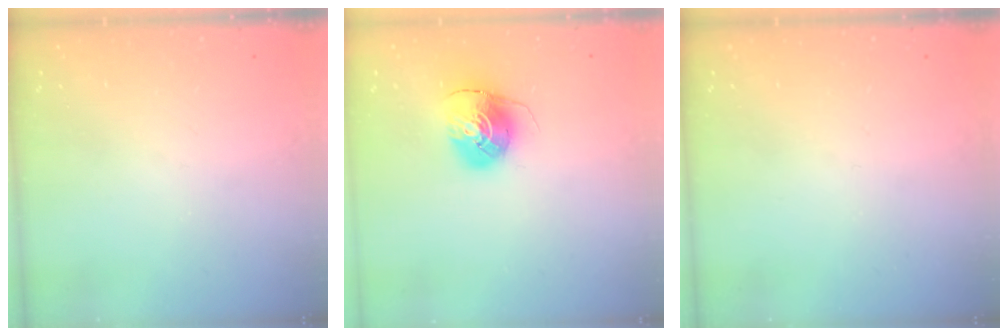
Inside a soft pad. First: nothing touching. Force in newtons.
{"total": 10.3, "press": 10.3, "slide": 0.4}
{"total": 0.0}